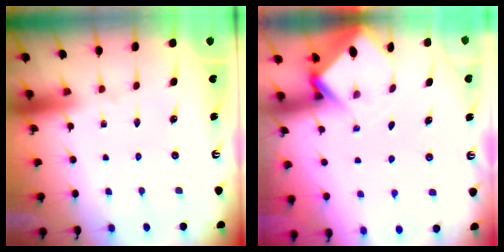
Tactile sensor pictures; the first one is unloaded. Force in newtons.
{"total": 3.0, "press": 3.0, "slide": 0.2}